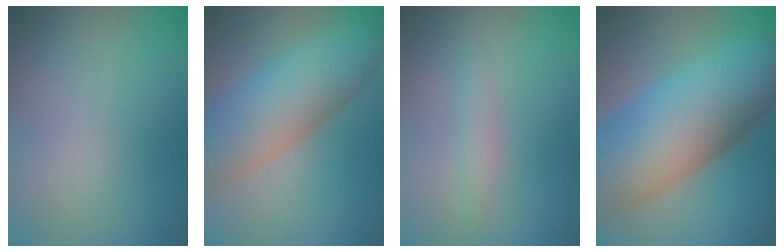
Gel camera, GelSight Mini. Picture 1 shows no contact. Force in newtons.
{"total": 8.4, "press": 8.4, "slide": 0.3}
{"total": 1.2, "press": 1.2, "slide": 0.0}
{"total": 13.7, "press": 13.7, "slide": 0.4}